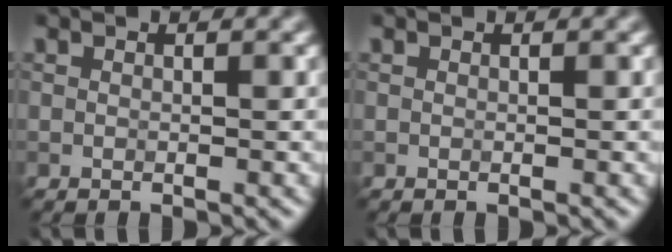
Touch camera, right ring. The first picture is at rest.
{"total": 0.0}